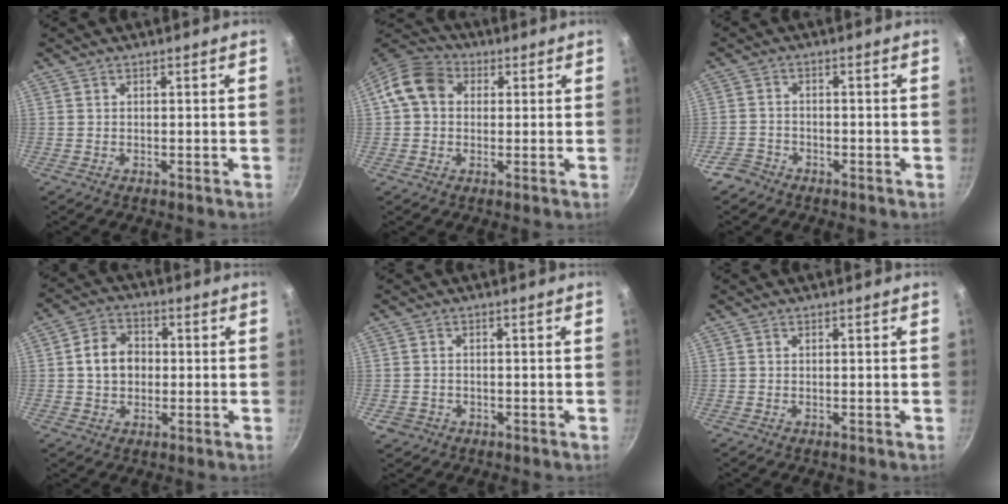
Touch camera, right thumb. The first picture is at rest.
{"total": 8.9, "force": [1.4, 7.2, 5.0], "torque": [-0.066, 0.021, 0.005]}
{"total": 3.5, "force": [-2.7, 2.1, 0.7], "torque": [-0.013, 0.030, -0.051]}
{"total": 6.8, "force": [0.0, 5.6, 3.9], "torque": [-0.044, 0.016, -0.011]}
{"total": 2.6, "force": [-1.0, 2.3, 0.9], "torque": [-0.018, 0.009, -0.007]}
{"total": 0.0}